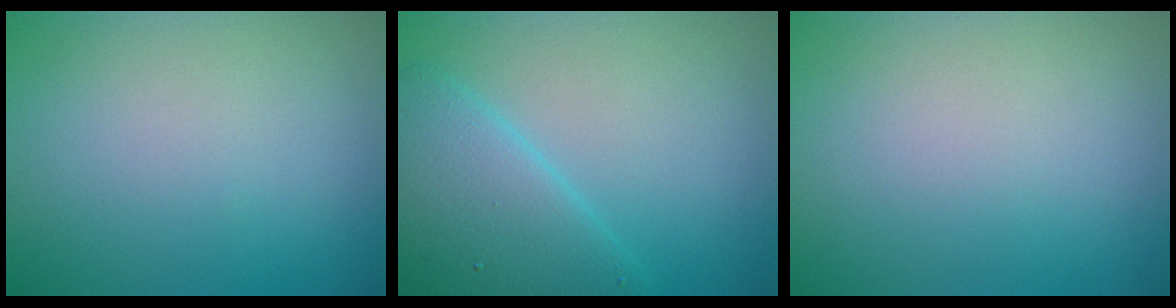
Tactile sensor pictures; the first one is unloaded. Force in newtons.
{"total": 6.2, "press": 6.2, "slide": 0.2}
{"total": 0.0}